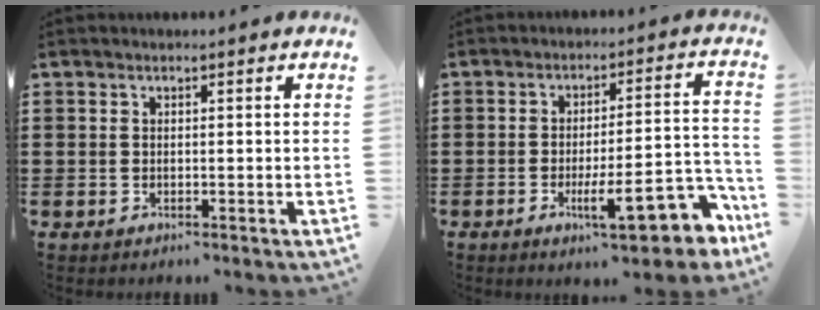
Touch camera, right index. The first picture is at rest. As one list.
[{"total": 12.0, "force": [-5.6, 3.2, 10.1], "torque": [-0.131, 0.001, -0.095]}]